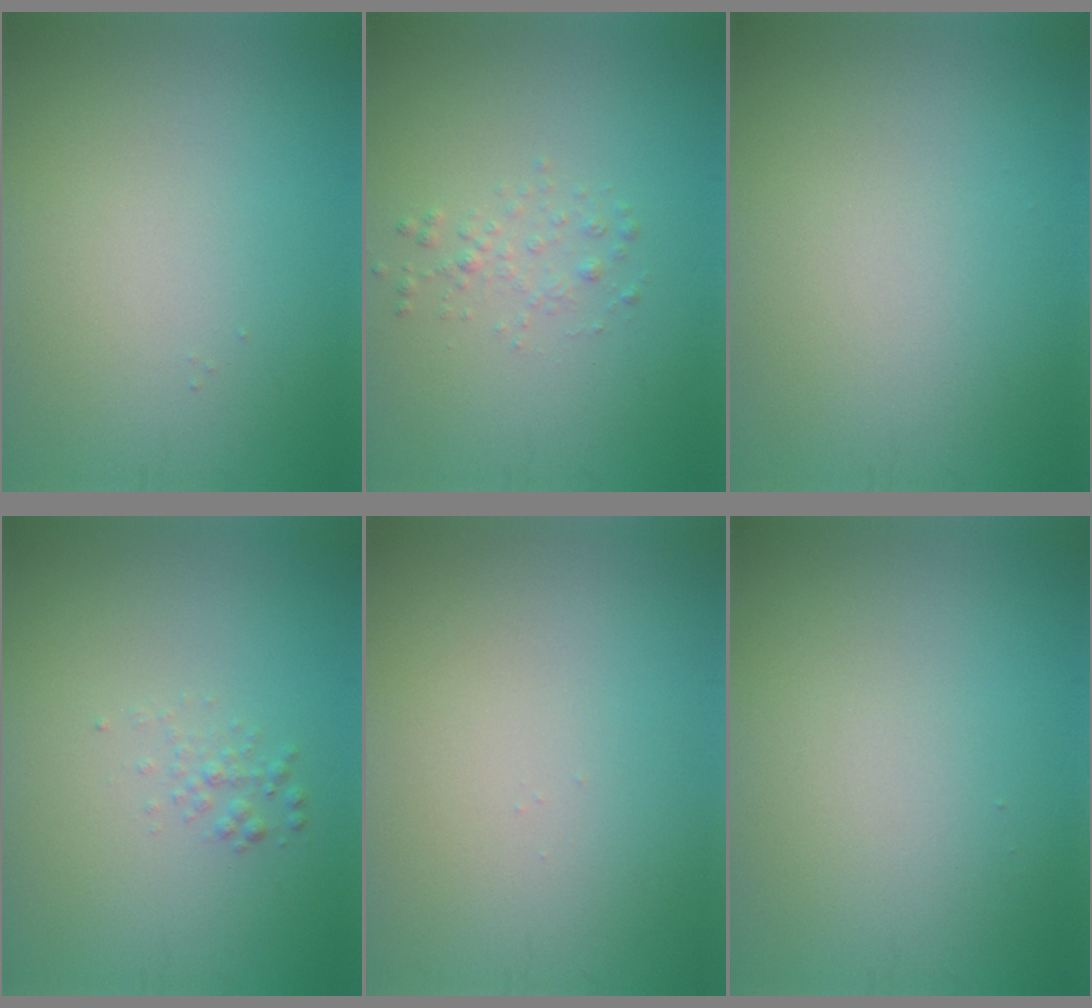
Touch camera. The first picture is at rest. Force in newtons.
{"total": 1.2, "press": 1.2, "slide": 0.0}
{"total": 0.0}
{"total": 1.0, "press": 1.0, "slide": 0.0}
{"total": 0.0}
{"total": 0.0}